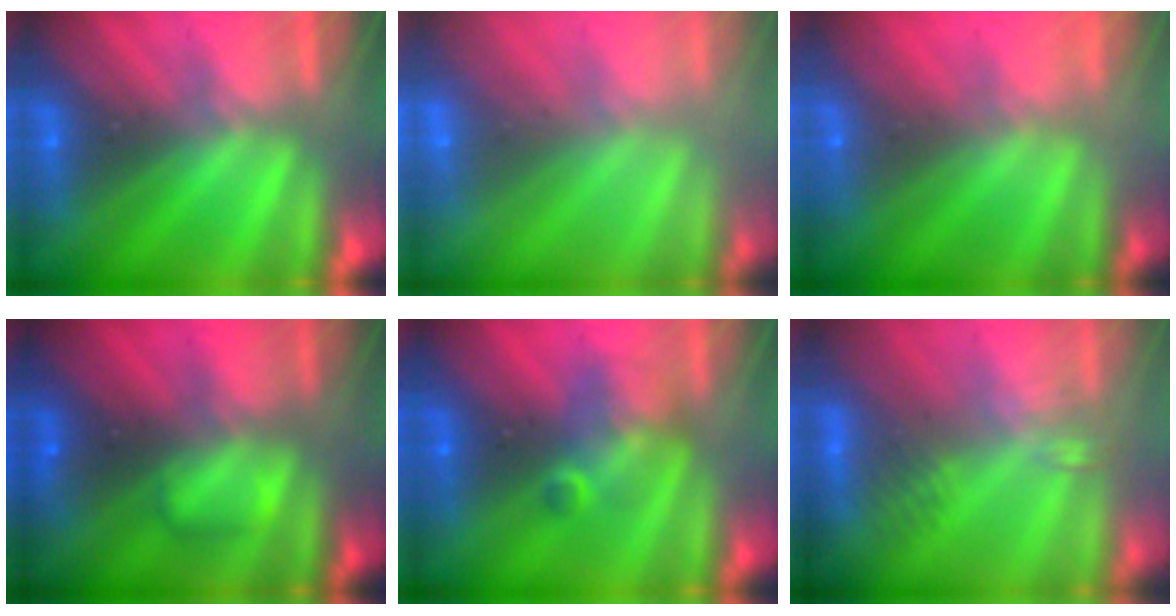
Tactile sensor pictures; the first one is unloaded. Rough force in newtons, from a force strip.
{"total": 2.4}
{"total": 7.3}
{"total": 1.8}
{"total": 2.4}
{"total": 2.6}